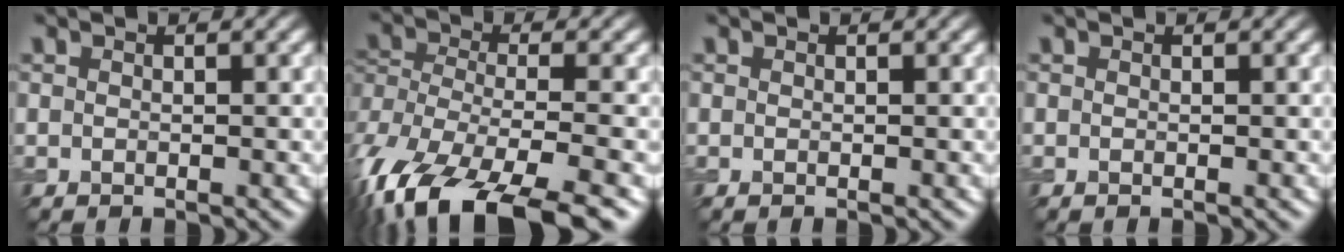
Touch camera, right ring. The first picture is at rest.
{"total": 13.8, "force": [-8.9, 5.8, 8.9], "torque": [-0.208, -0.043, -0.138]}
{"total": 0.0}
{"total": 0.0}